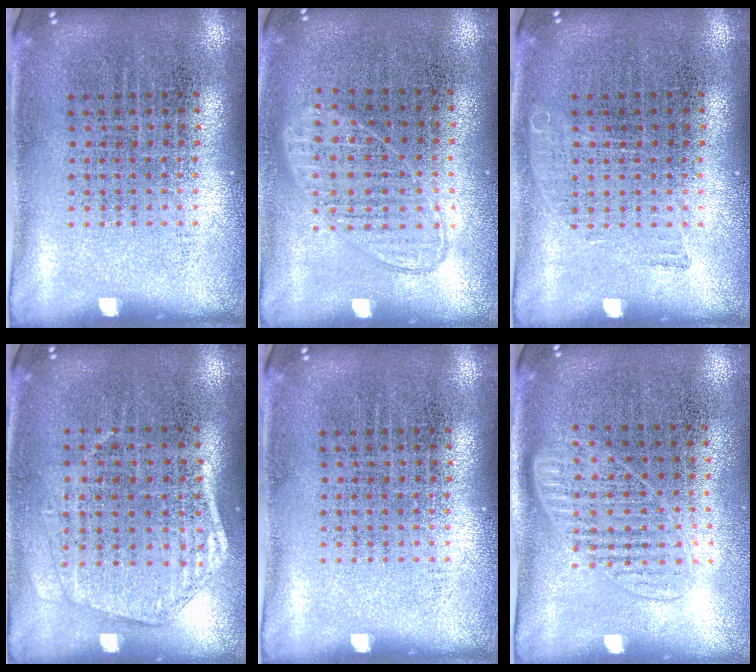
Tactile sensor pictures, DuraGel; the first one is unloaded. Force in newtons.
{"total": 1.0, "press": 0.9, "slide": 0.3}
{"total": 0.7, "press": 0.7, "slide": 0.2}
{"total": 1.5, "press": 1.4, "slide": 0.5}
{"total": 0.0}
{"total": 1.2, "press": 1.0, "slide": 0.6}